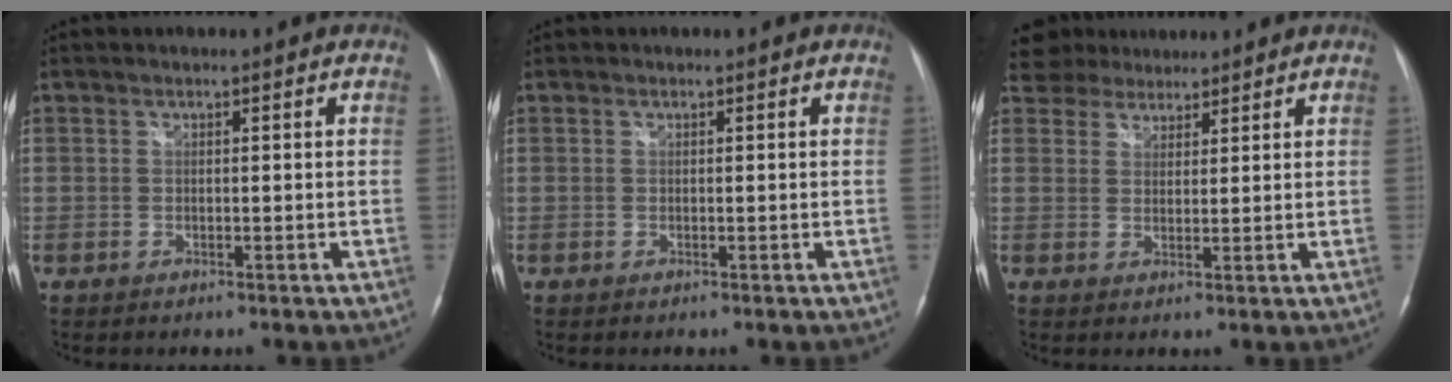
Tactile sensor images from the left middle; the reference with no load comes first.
{"total": 0.0}
{"total": 5.0, "force": [4.6, 2.0, 0.6], "torque": [-0.013, 0.023, 0.082]}